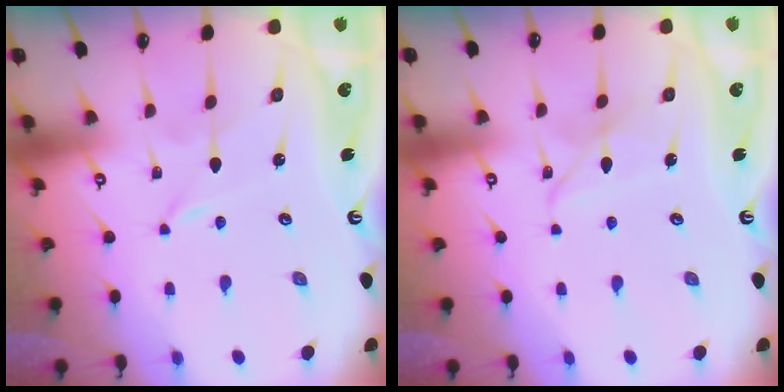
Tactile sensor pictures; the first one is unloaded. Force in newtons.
{"total": 5.8, "press": 5.7, "slide": 0.5}